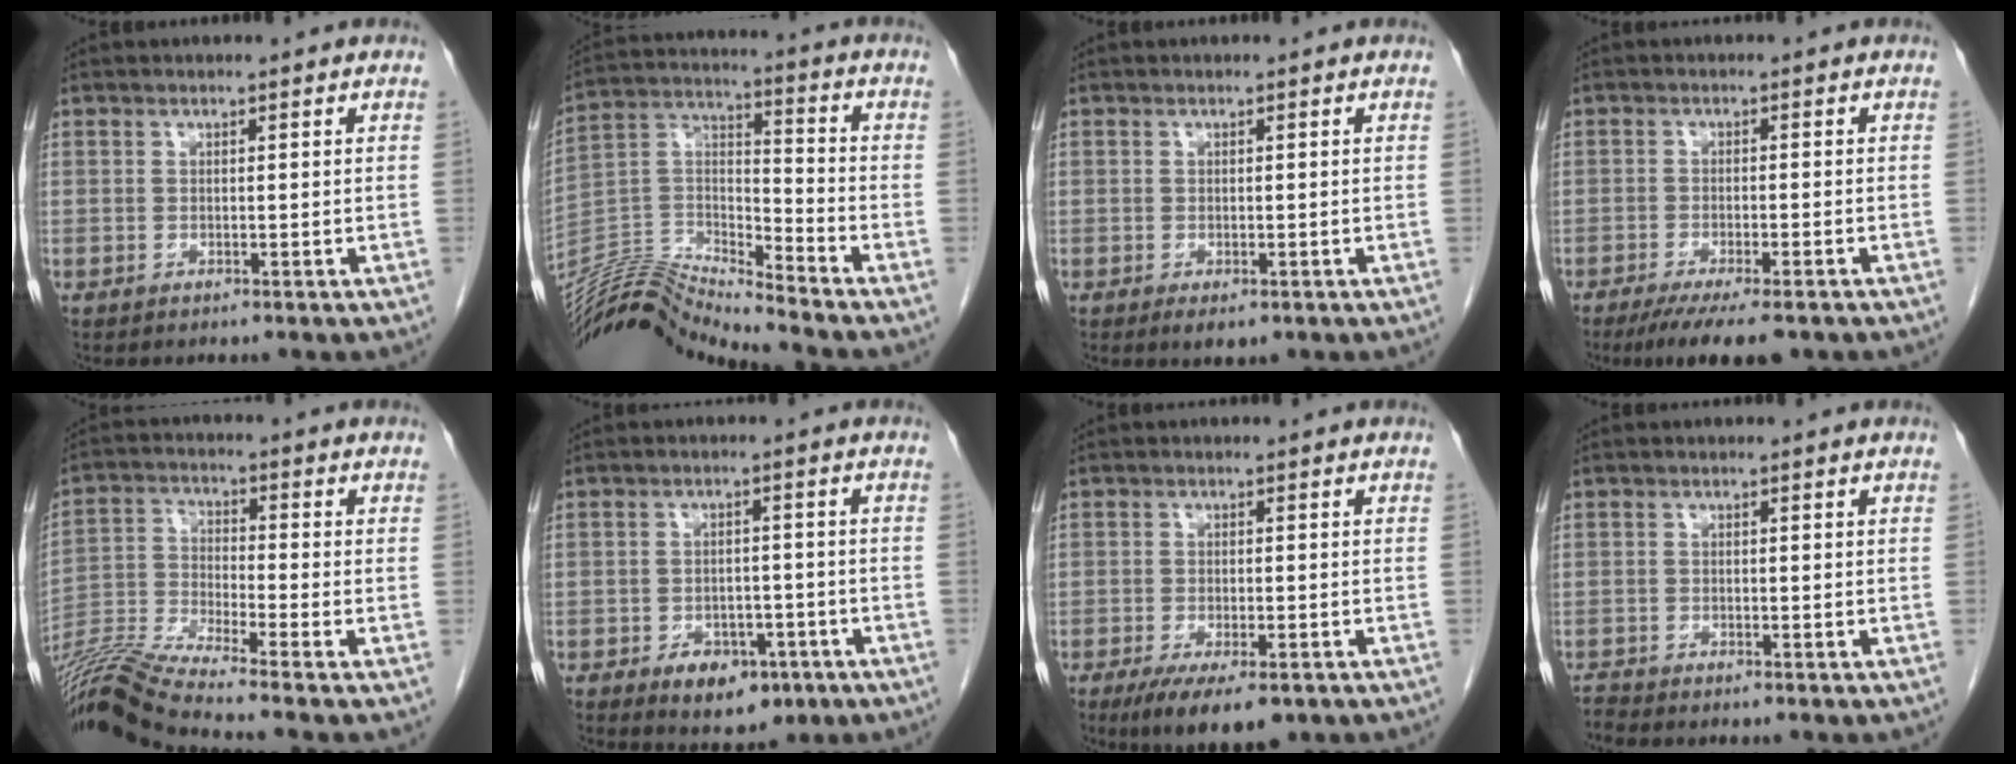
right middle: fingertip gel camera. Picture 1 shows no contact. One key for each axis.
{"total": 13.8, "fx": -13.6, "fy": -1.9, "fz": 1.9, "tx": -0.034, "ty": 0.045, "tz": -0.260}
{"total": 2.1, "fx": -1.1, "fy": 0.9, "fz": 1.5, "tx": -0.023, "ty": -0.004, "tz": -0.007}
{"total": 8.9, "fx": -6.6, "fy": 1.6, "fz": 5.7, "tx": -0.081, "ty": -0.017, "tz": -0.099}
{"total": 11.2, "fx": -10.0, "fy": -2.3, "fz": 4.3, "tx": -0.089, "ty": -0.014, "tz": -0.194}
{"total": 6.9, "fx": -3.7, "fy": 4.2, "fz": 4.1, "tx": -0.057, "ty": 0.002, "tz": -0.045}
{"total": 8.5, "fx": -5.6, "fy": 2.6, "fz": 5.9, "tx": -0.091, "ty": -0.016, "tz": -0.084}
{"total": 1.2, "fx": -1.2, "fy": -0.2, "fz": -0.2, "tx": -0.002, "ty": -0.008, "tz": -0.024}